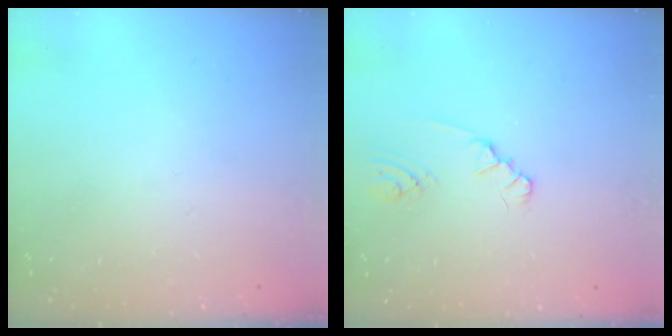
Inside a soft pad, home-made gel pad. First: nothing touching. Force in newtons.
{"total": 1.7, "press": 1.6, "slide": 0.3}